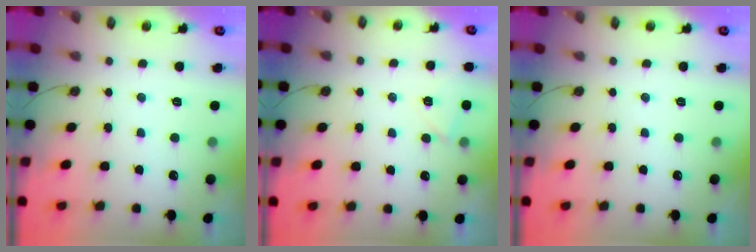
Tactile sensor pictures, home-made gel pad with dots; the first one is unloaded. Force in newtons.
{"total": 4.3, "press": 3.9, "slide": 1.6}
{"total": 0.0}